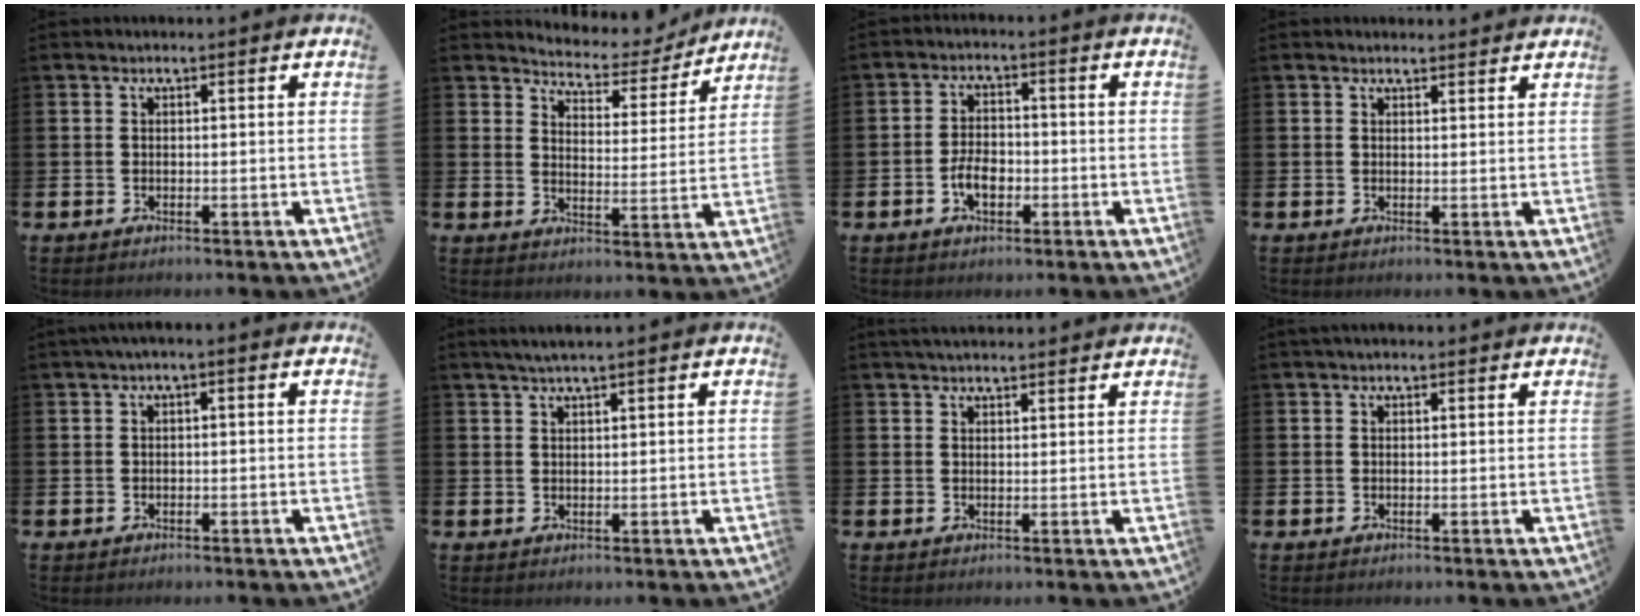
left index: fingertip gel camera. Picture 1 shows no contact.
{"total": 4.9, "force": [4.8, 1.2, 0.3], "torque": [-0.015, -0.049, 0.074]}
{"total": 3.8, "force": [-1.3, 2.3, 2.8], "torque": [-0.036, 0.000, -0.027]}
{"total": 1.4, "force": [1.4, 0.3, 0.0], "torque": [0.012, -0.007, 0.022]}
{"total": 1.0, "force": [-0.7, 0.2, 0.7], "torque": [-0.014, 0.002, -0.013]}
{"total": 2.1, "force": [1.7, 0.0, 1.3], "torque": [-0.028, 0.004, 0.030]}
{"total": 2.8, "force": [2.7, 0.4, 0.6], "torque": [-0.012, -0.006, 0.048]}
{"total": 0.8, "force": [0.7, 0.3, 0.4], "torque": [0.004, -0.001, 0.009]}